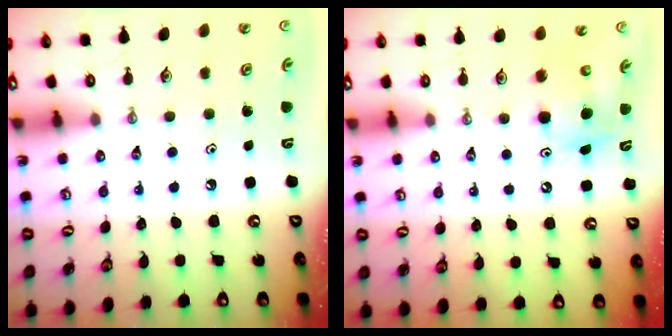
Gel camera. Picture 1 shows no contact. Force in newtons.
{"total": 8.2, "press": 8.1, "slide": 0.8}